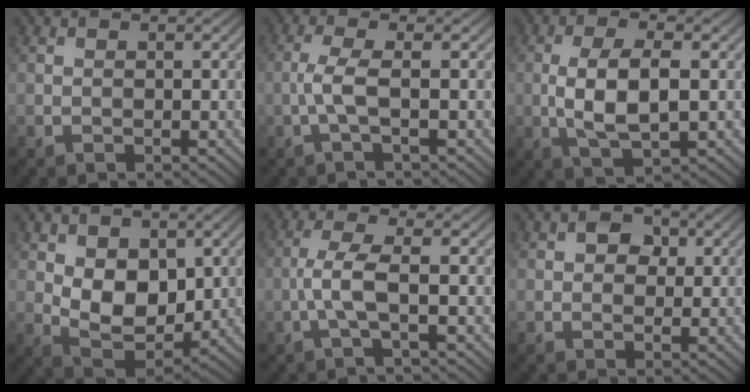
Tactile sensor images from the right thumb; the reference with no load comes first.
{"total": 3.0, "force": [-0.7, 0.3, 2.9], "torque": [-0.066, 0.008, -0.023]}
{"total": 7.2, "force": [-0.5, 2.8, 6.6], "torque": [-0.136, 0.001, -0.010]}
{"total": 8.4, "force": [1.2, 5.6, 6.1], "torque": [-0.124, -0.014, 0.024]}
{"total": 4.1, "force": [-1.0, 0.6, 3.9], "torque": [-0.085, 0.013, -0.031]}
{"total": 2.8, "force": [0.6, 2.2, 1.6], "torque": [-0.027, 0.002, 0.003]}